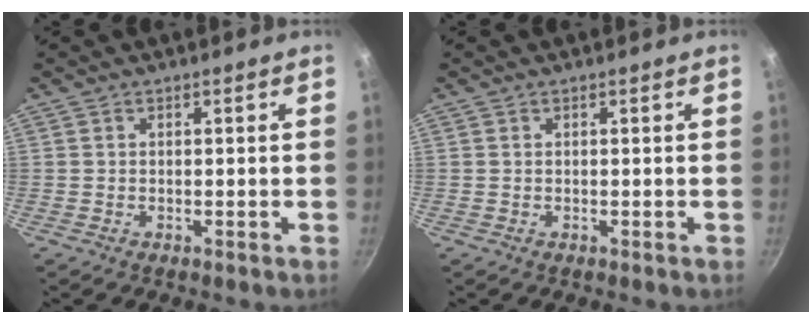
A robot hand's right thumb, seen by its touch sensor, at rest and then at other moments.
{"total": 0.0}